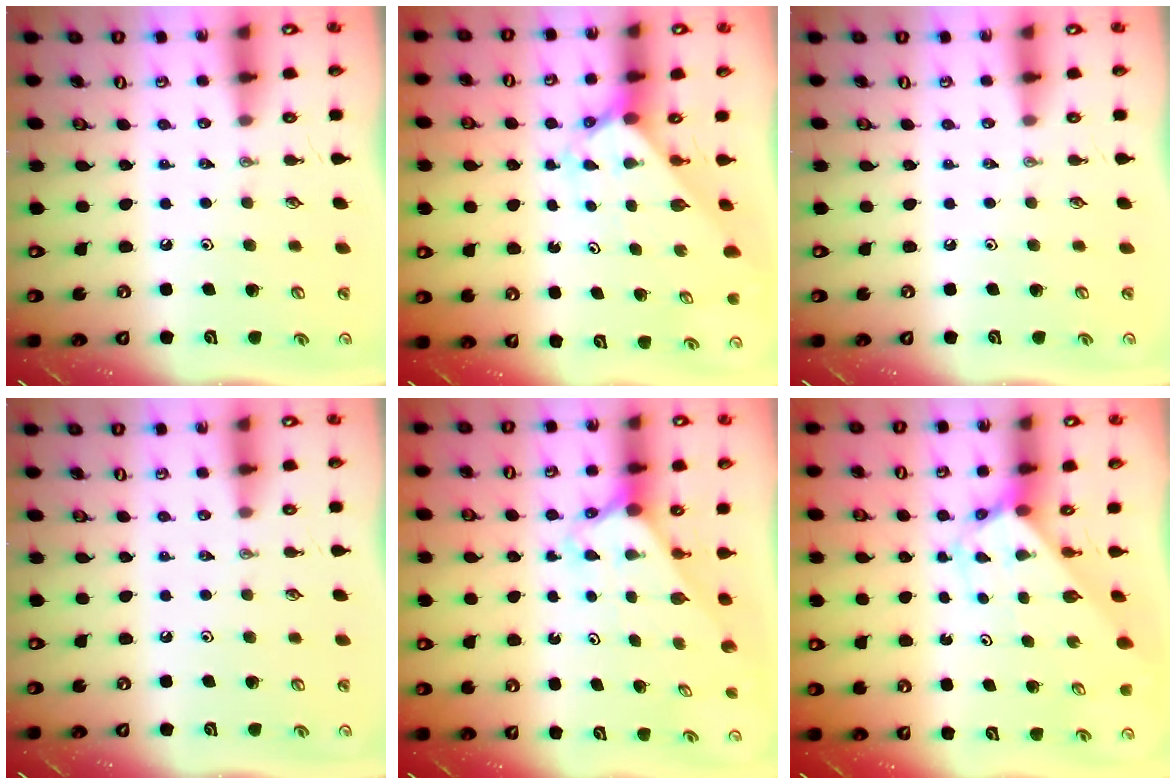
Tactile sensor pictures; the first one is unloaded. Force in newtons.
{"total": 2.0, "press": 2.0, "slide": 0.2}
{"total": 0.0}
{"total": 0.0}
{"total": 2.3, "press": 2.3, "slide": 0.2}
{"total": 2.7, "press": 2.7, "slide": 0.2}